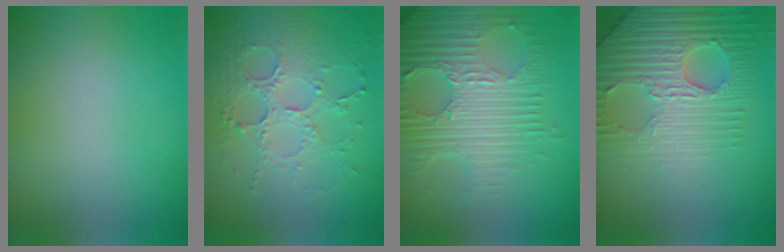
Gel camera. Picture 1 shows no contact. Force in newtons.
{"total": 4.6, "press": 3.7, "slide": 2.8}
{"total": 7.5, "press": 5.2, "slide": 5.4}
{"total": 6.7, "press": 5.5, "slide": 4.0}